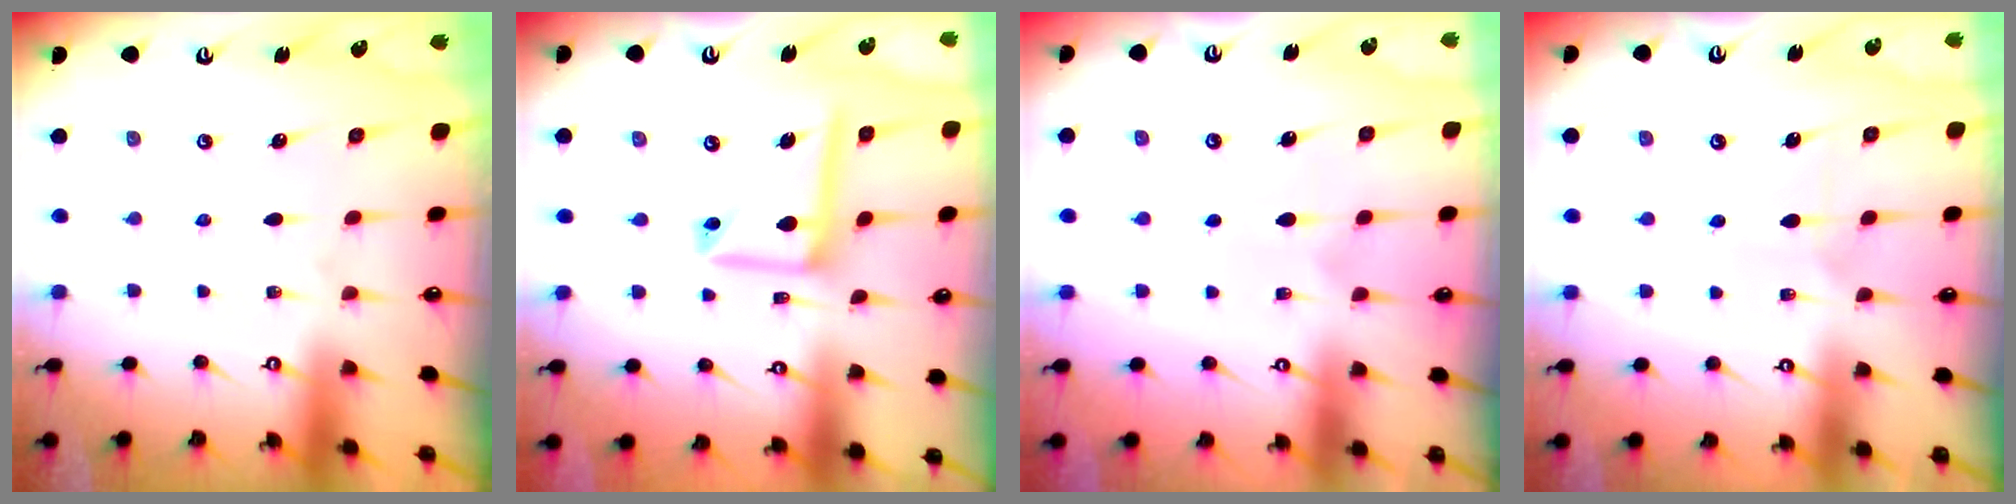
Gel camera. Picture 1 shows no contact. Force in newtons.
{"total": 14.2, "press": 14.1, "slide": 1.4}
{"total": 4.9, "press": 4.9, "slide": 0.6}
{"total": 5.5, "press": 5.4, "slide": 0.6}